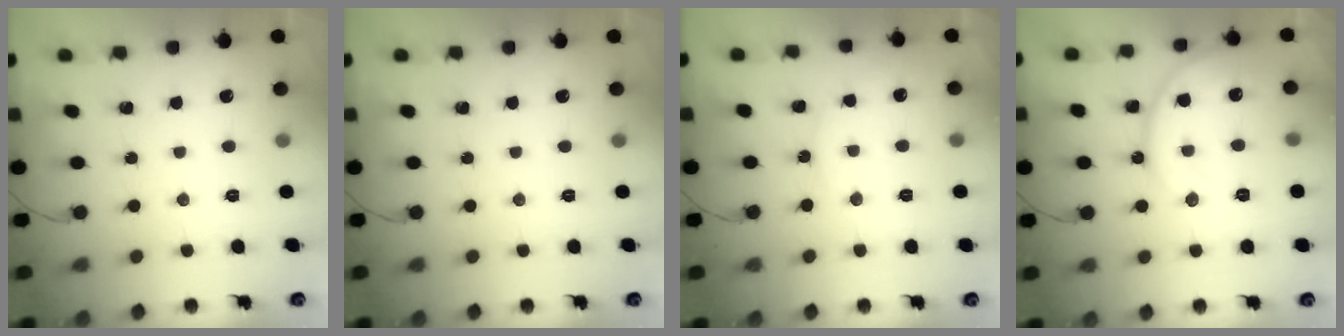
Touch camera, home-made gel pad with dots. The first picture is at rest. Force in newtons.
{"total": 0.0}
{"total": 5.7, "press": 5.7, "slide": 0.7}
{"total": 15.9, "press": 15.5, "slide": 3.6}